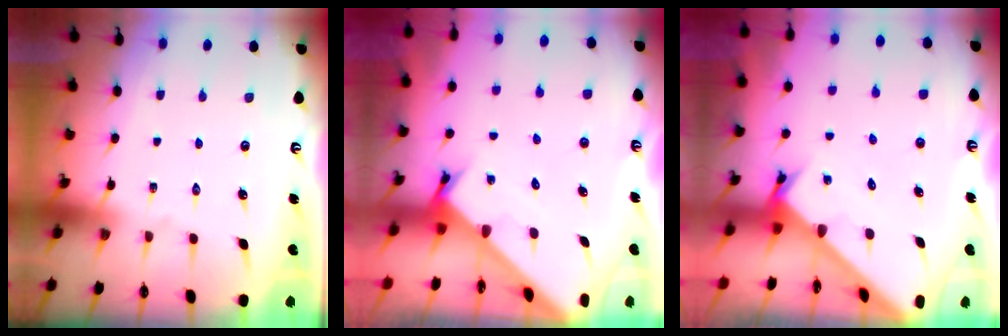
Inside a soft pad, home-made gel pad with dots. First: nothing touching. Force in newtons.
{"total": 2.2, "press": 2.2, "slide": 0.2}
{"total": 2.7, "press": 2.7, "slide": 0.2}